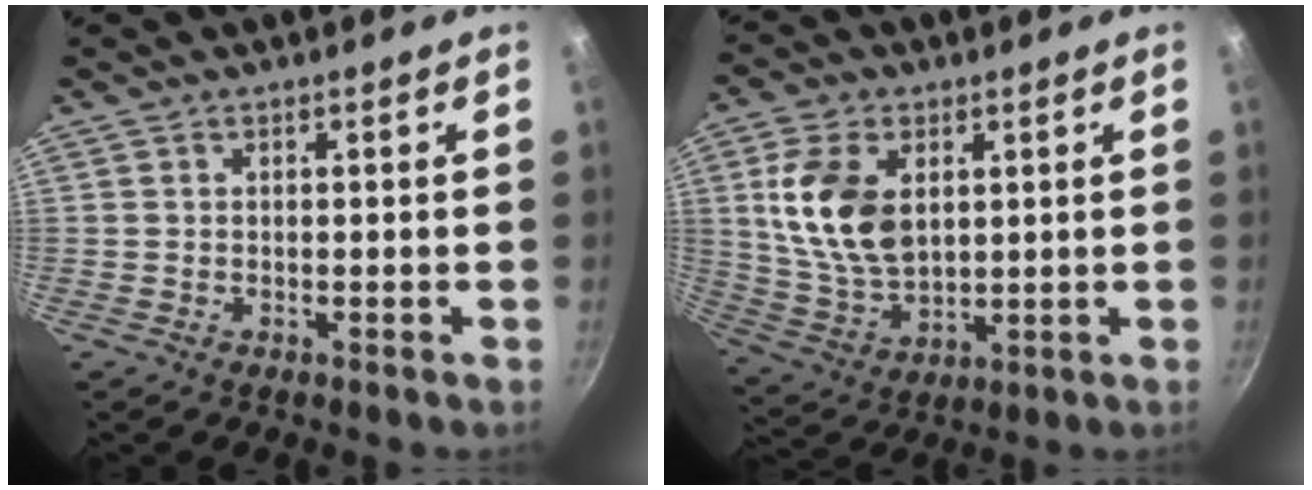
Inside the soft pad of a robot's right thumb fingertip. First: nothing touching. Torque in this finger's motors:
{"motor_torque": [0.41, 1.83, 1.49, 0.47, 0.23]}